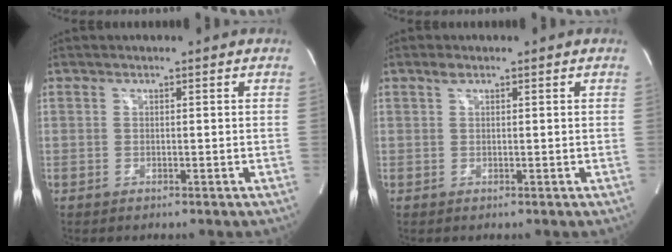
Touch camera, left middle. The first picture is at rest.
{"total": 1.0, "force": [0.7, 0.4, 0.6], "torque": [-0.014, 0.007, 0.013]}